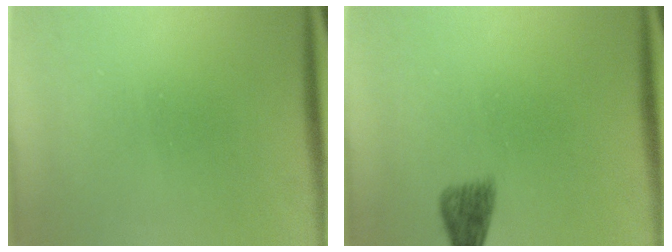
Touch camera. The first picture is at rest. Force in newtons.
{"total": 2.1}